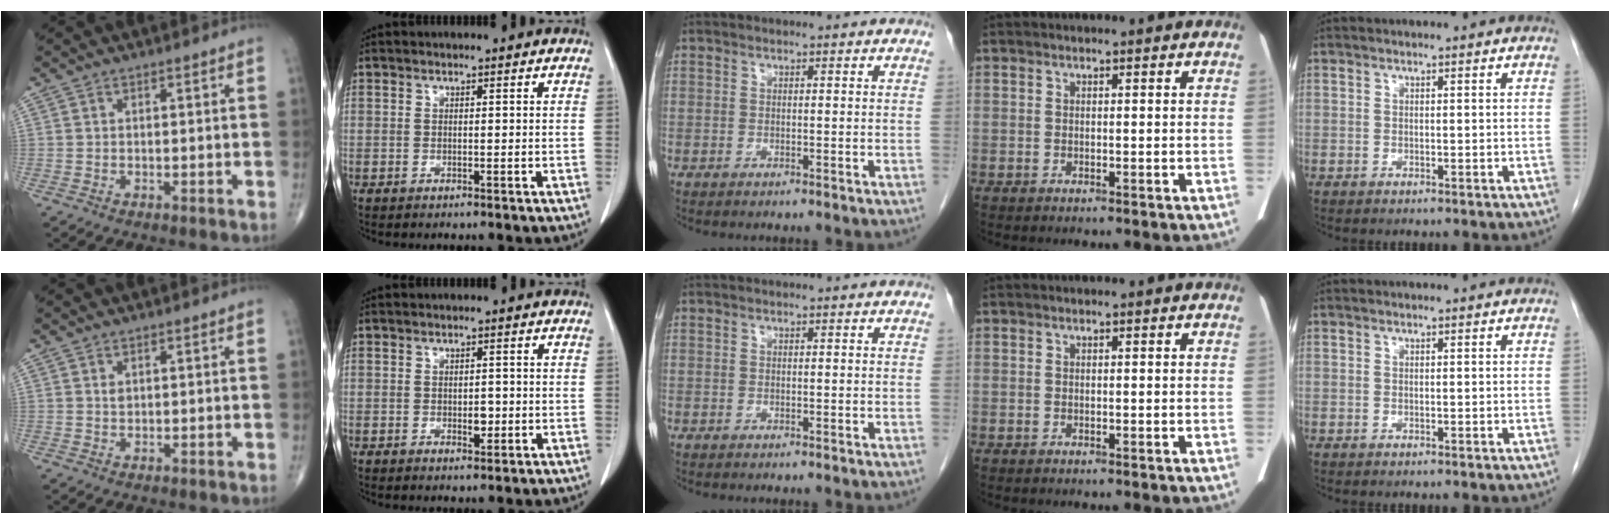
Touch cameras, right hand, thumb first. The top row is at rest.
{"thumb": {"total": 1.0, "force": [0.4, 0.7, 0.6], "torque": [-0.005, -0.001, 0.008]}, "index": {"total": 2.0, "force": [-0.4, 1.1, 1.6], "torque": [-0.020, 0.001, -0.002]}}